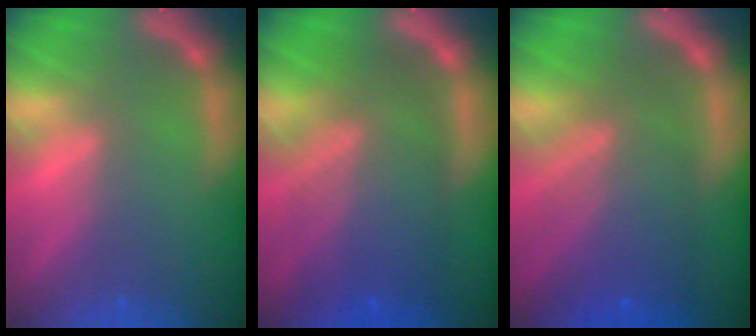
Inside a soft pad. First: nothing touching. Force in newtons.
{"total": 9.5}
{"total": 8.1}